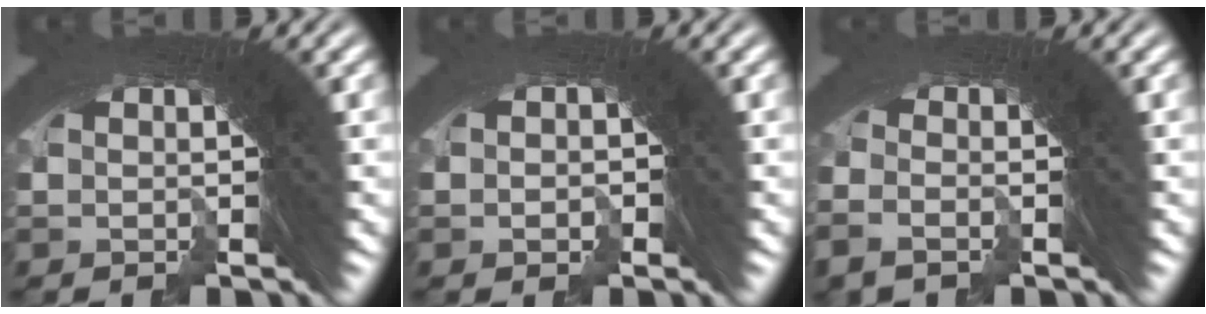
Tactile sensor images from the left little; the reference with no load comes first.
{"total": 2.0, "force": [-1.3, 1.5, -0.2], "torque": [0.001, -0.008, -0.017]}
{"total": 2.3, "force": [-2.1, 0.9, 0.0], "torque": [-0.011, -0.015, -0.034]}